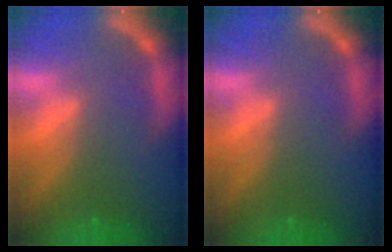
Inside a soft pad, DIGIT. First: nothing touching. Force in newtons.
{"total": 0.0}